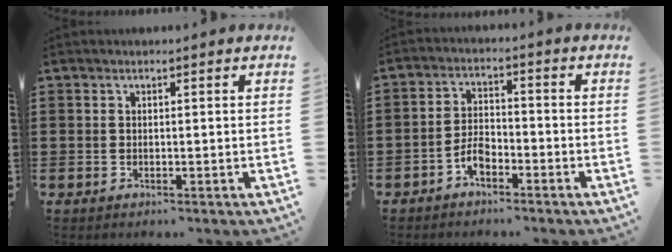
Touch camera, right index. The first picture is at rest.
{"total": 3.8, "force": [-2.3, 1.9, 2.3], "torque": [-0.057, 0.002, -0.049]}